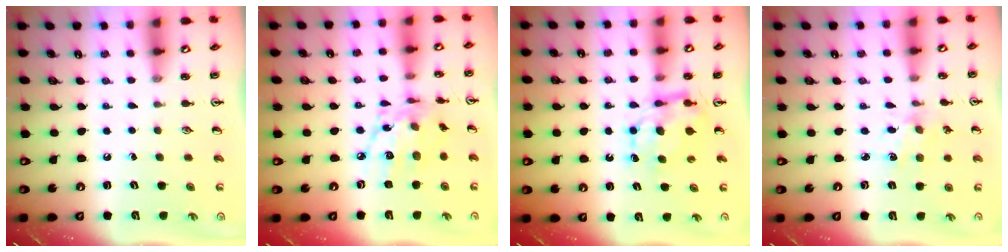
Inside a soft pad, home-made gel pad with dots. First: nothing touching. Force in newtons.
{"total": 13.8, "press": 13.8, "slide": 0.8}
{"total": 7.0, "press": 7.0, "slide": 0.6}
{"total": 2.3, "press": 2.3, "slide": 0.4}